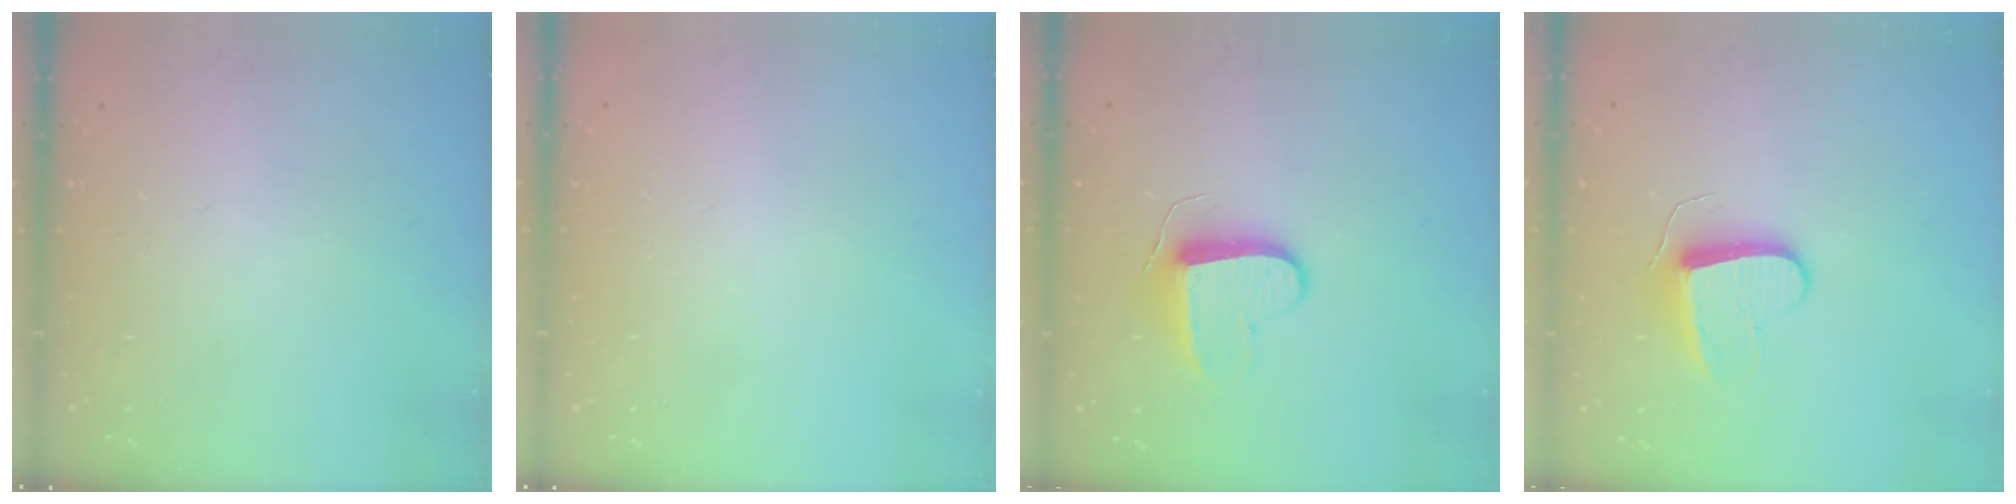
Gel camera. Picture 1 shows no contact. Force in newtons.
{"total": 0.0}
{"total": 9.9, "press": 9.9, "slide": 0.3}
{"total": 9.3, "press": 9.3, "slide": 0.6}